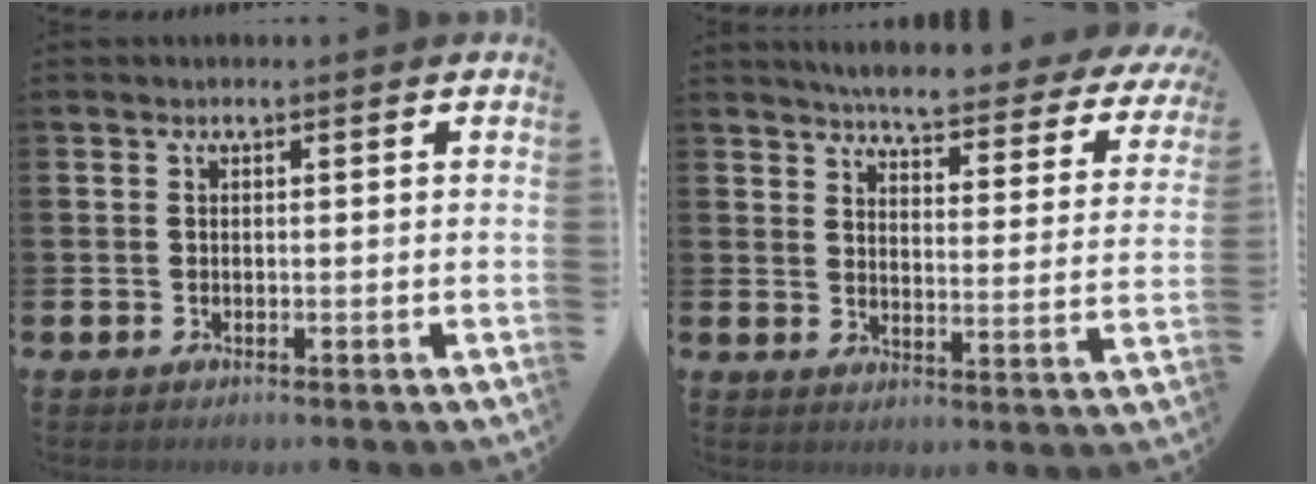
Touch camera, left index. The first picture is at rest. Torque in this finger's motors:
{"motor_torque": [1.09, -1.05, 0.42, 0.10]}